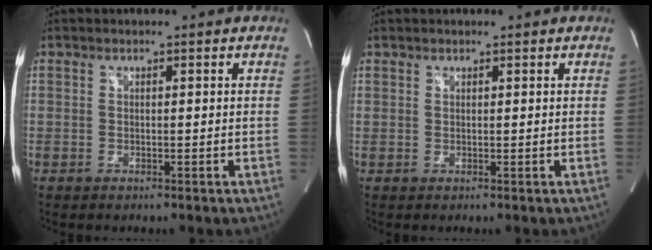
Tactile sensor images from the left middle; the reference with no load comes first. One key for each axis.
{"total": 0.6, "fx": 0.4, "fy": 0.4, "fz": 0.0, "tx": -0.001, "ty": 0.003, "tz": 0.007}